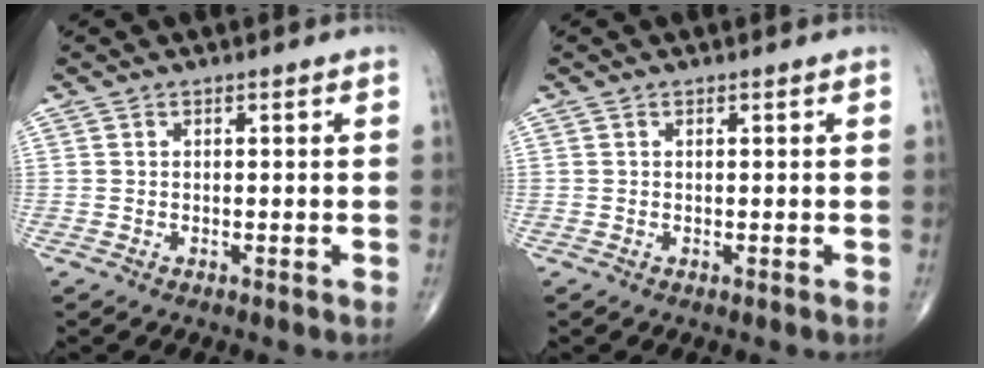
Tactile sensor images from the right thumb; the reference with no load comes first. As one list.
[{"total": 0.0}]